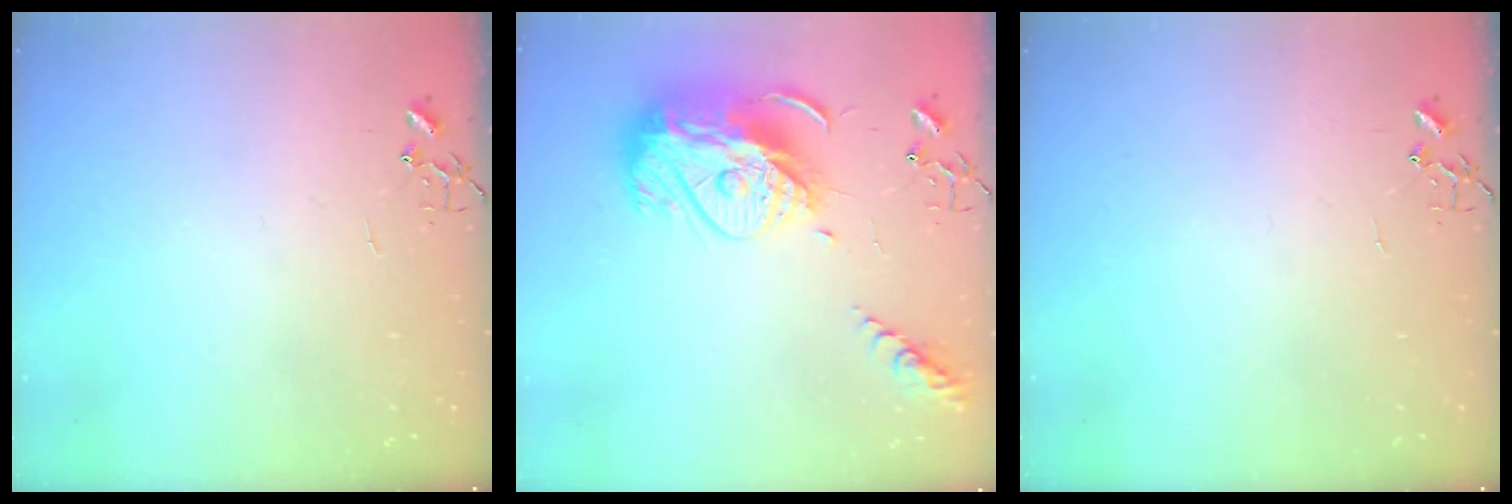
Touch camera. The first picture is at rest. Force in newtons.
{"total": 18.8, "press": 18.7, "slide": 1.6}
{"total": 0.0}